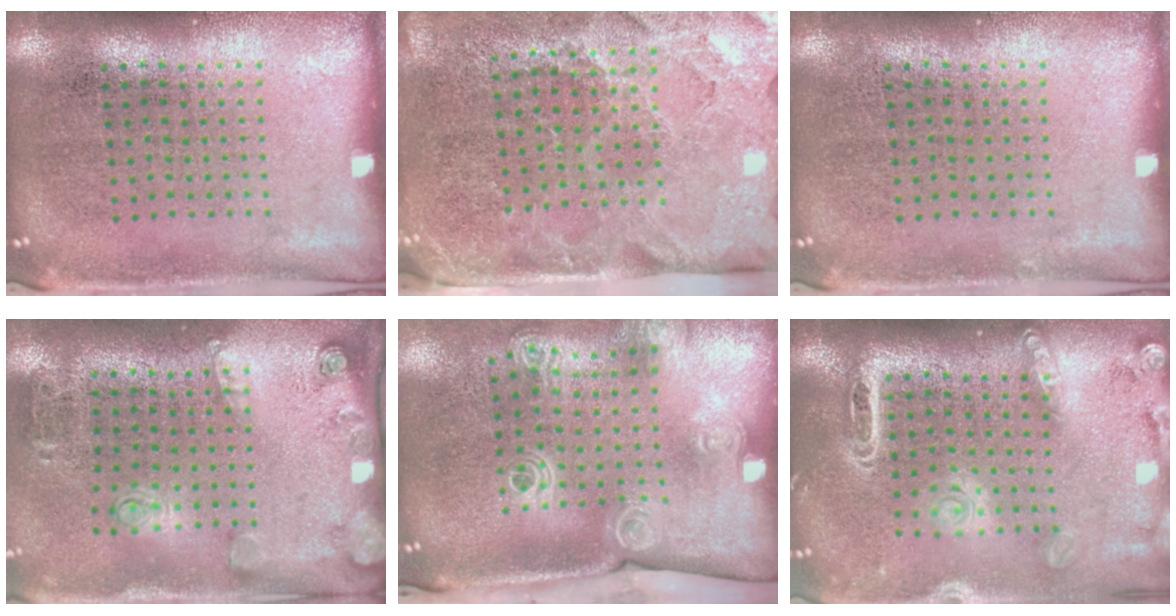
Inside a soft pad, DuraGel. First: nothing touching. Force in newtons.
{"total": 3.7, "press": 3.1, "slide": 1.9}
{"total": 0.0}
{"total": 2.0, "press": 1.2, "slide": 1.6}
{"total": 2.0, "press": 1.5, "slide": 1.4}
{"total": 2.1, "press": 1.8, "slide": 1.2}